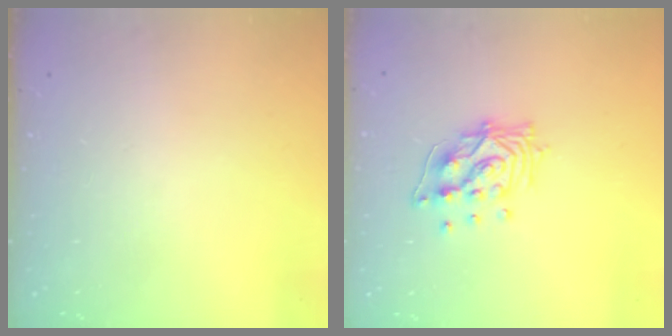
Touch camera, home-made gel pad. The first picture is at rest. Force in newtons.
{"total": 12.0, "press": 12.0, "slide": 1.1}